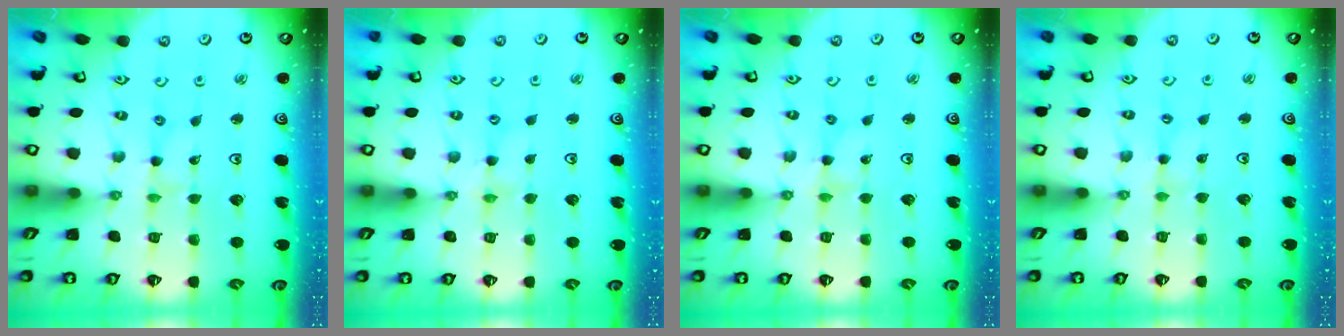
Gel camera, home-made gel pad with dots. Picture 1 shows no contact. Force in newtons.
{"total": 1.7, "press": 1.7, "slide": 0.2}
{"total": 0.8, "press": 0.8, "slide": 0.1}
{"total": 1.7, "press": 1.7, "slide": 0.3}